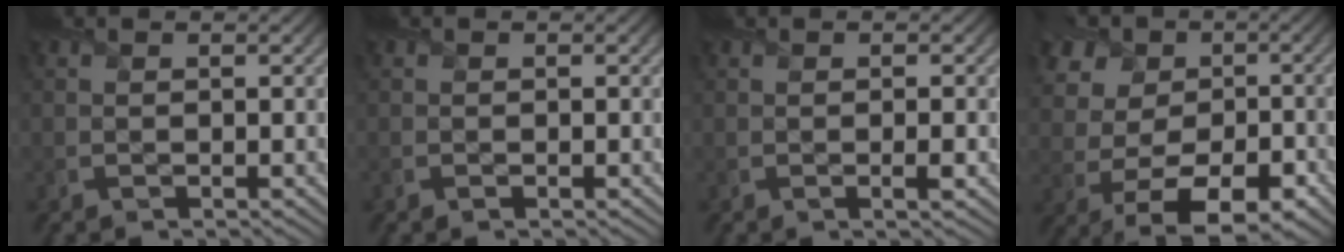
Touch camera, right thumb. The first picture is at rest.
{"total": 0.0}
{"total": 1.4, "force": [-0.1, 0.0, 1.4], "torque": [-0.026, 0.000, -0.002]}
{"total": 12.0, "force": [0.4, 9.3, 7.5], "torque": [-0.152, 0.006, 0.006]}